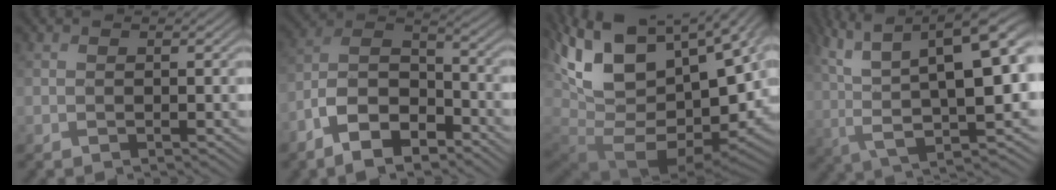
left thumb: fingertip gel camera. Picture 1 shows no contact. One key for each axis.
{"total": 11.0, "fx": -7.7, "fy": 5.0, "fz": 6.0, "tx": -0.103, "ty": -0.005, "tz": -0.159}
{"total": 18.6, "fx": -2.0, "fy": 10.5, "fz": 15.2, "tx": -0.298, "ty": -0.047, "tz": 0.008}
{"total": 16.8, "fx": 2.6, "fy": 7.4, "fz": 14.8, "tx": -0.259, "ty": 0.006, "tz": 0.053}